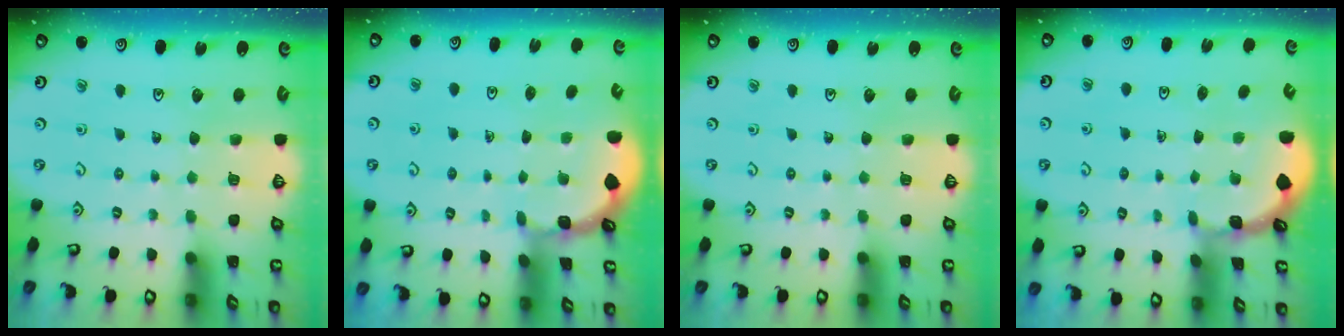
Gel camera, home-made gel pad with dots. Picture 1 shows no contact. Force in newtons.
{"total": 1.5, "press": 1.5, "slide": 0.2}
{"total": 0.0}
{"total": 1.1, "press": 1.0, "slide": 0.1}